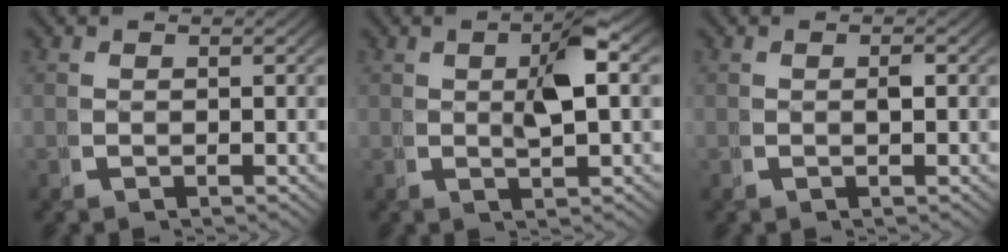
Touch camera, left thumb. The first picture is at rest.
{"total": 4.2, "force": [0.9, 1.1, 3.9], "torque": [-0.065, 0.009, 0.014]}
{"total": 0.7, "force": [0.1, 0.2, 0.6], "torque": [-0.005, 0.007, -0.002]}